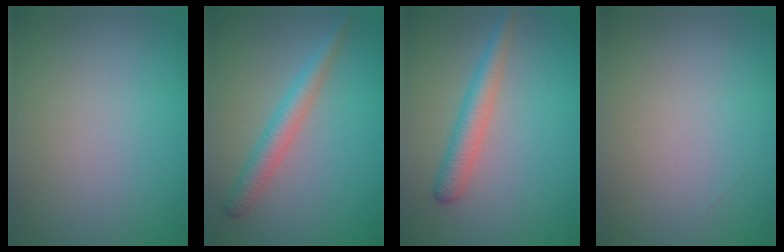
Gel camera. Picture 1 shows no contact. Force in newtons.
{"total": 2.8, "press": 2.8, "slide": 0.0}
{"total": 2.8, "press": 2.7, "slide": 0.2}
{"total": 0.0}